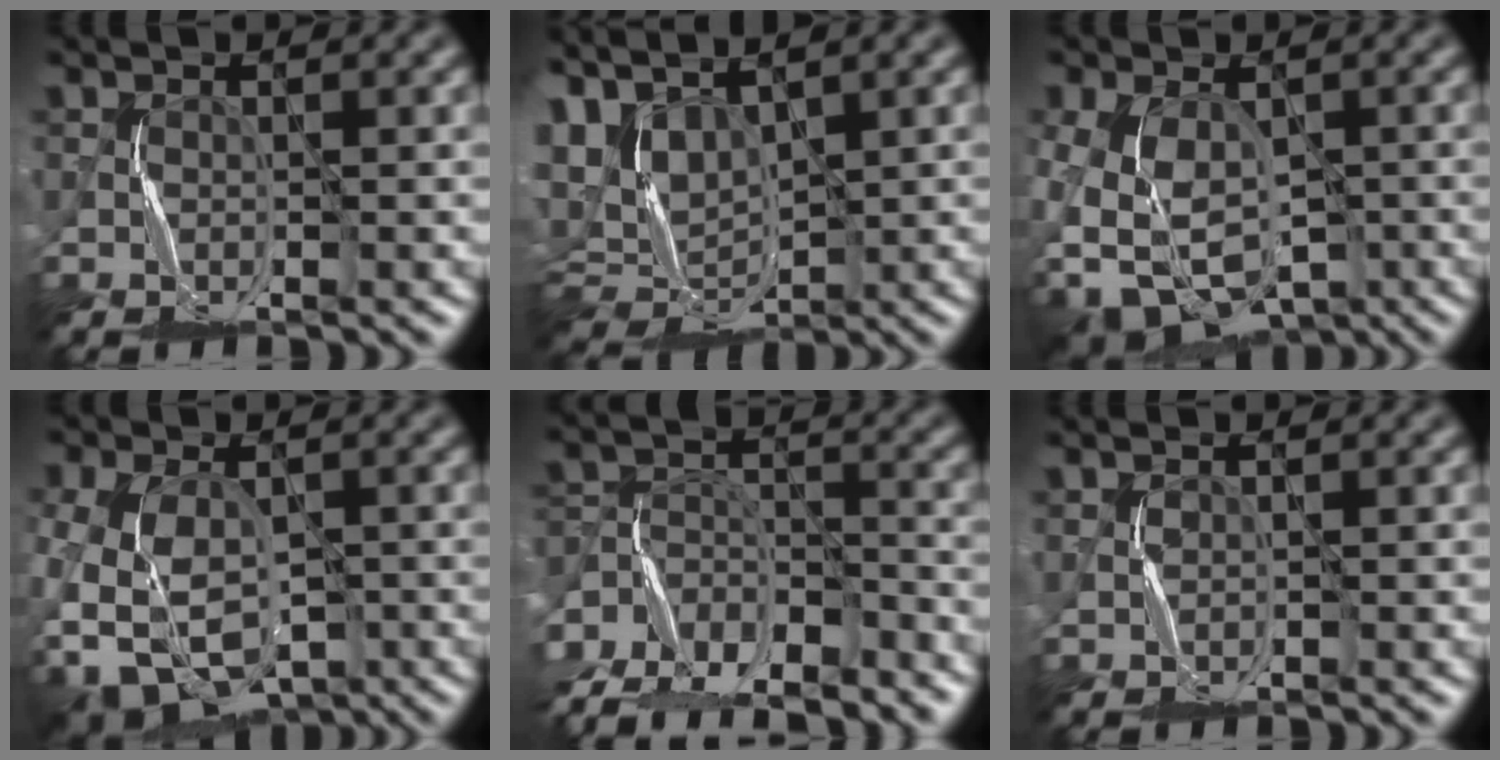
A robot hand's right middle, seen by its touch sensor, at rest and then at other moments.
{"total": 5.5, "force": [2.5, 3.4, 3.6], "torque": [-0.085, 0.002, 0.048]}
{"total": 10.7, "force": [-4.4, 7.7, 5.9], "torque": [-0.123, -0.057, -0.035]}
{"total": 11.0, "force": [-5.8, 7.2, 5.9], "torque": [-0.122, -0.054, -0.065]}
{"total": 13.4, "force": [-12.2, 4.6, 3.1], "torque": [-0.052, -0.001, -0.192]}
{"total": 0.9, "force": [-0.1, -0.1, -0.9], "torque": [0.015, 0.002, 0.003]}